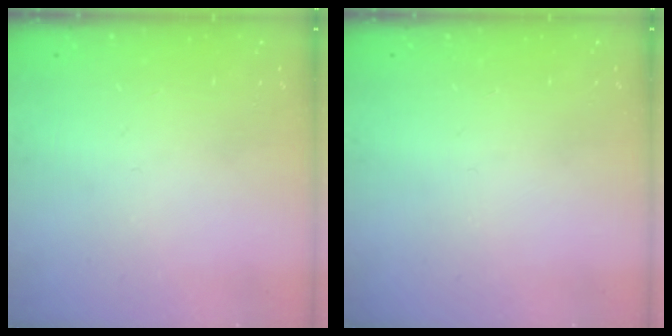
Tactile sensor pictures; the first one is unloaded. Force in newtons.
{"total": 0.0}